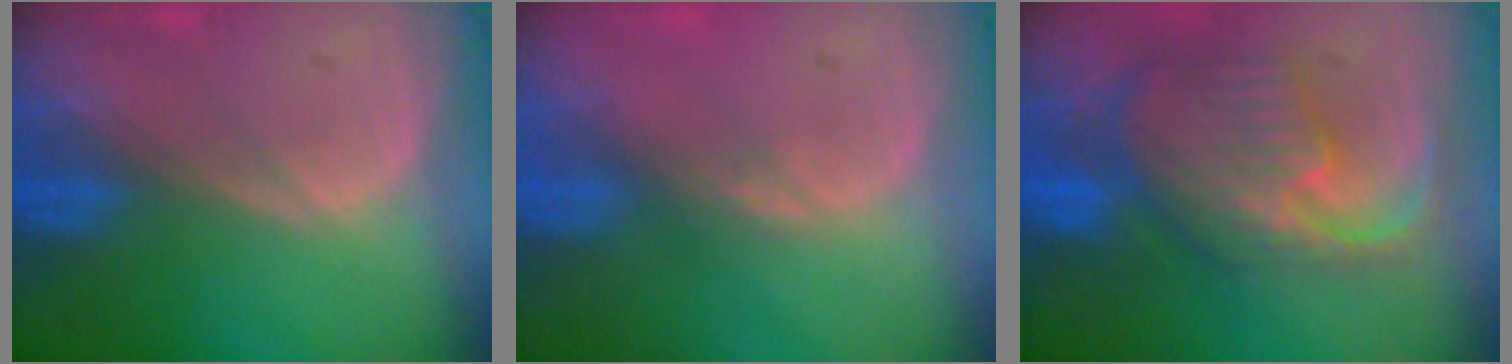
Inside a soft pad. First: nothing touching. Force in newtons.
{"total": 0.9, "press": 0.8, "slide": 0.3}
{"total": 10.7, "press": 9.5, "slide": 5.0}